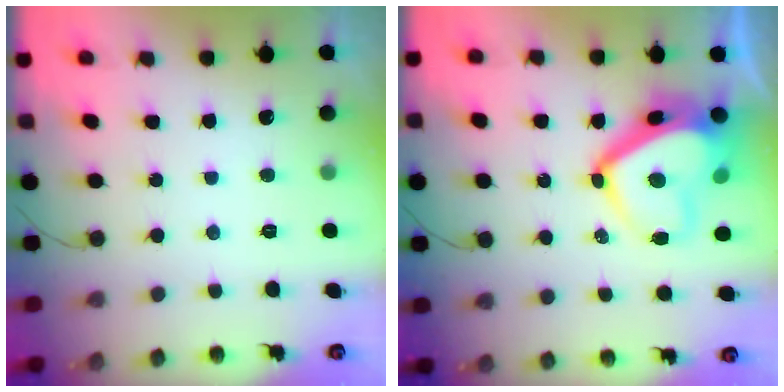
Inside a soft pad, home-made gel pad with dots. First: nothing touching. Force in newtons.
{"total": 14.4, "press": 14.3, "slide": 1.9}